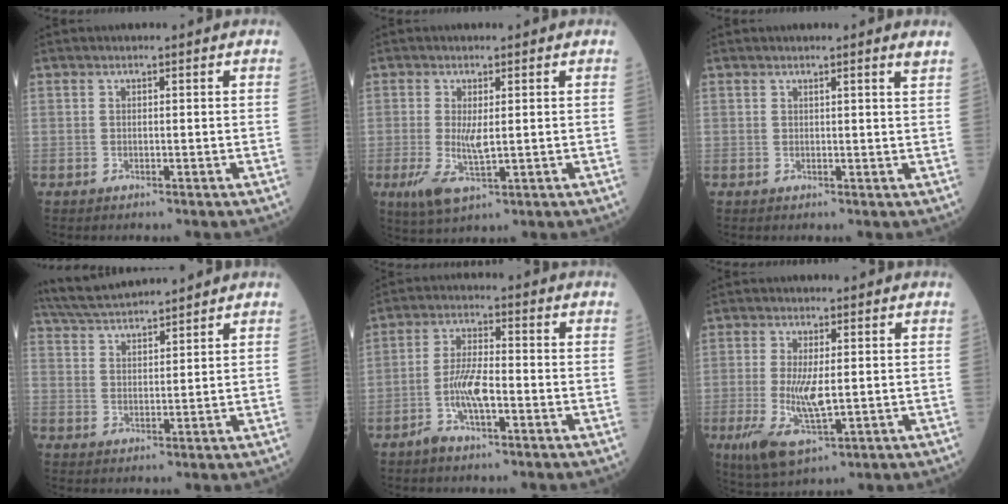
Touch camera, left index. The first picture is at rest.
{"total": 5.0, "force": [-0.6, 1.4, 4.7], "torque": [-0.107, -0.015, -0.005]}
{"total": 1.6, "force": [1.2, -0.5, 0.9], "torque": [-0.026, -0.013, 0.015]}
{"total": 8.3, "force": [8.0, -0.1, 2.5], "torque": [-0.059, 0.029, 0.150]}
{"total": 6.0, "force": [-2.4, 1.6, 5.3], "torque": [-0.116, 0.003, -0.047]}
{"total": 7.5, "force": [-1.2, 2.3, 7.1], "torque": [-0.152, -0.020, -0.015]}